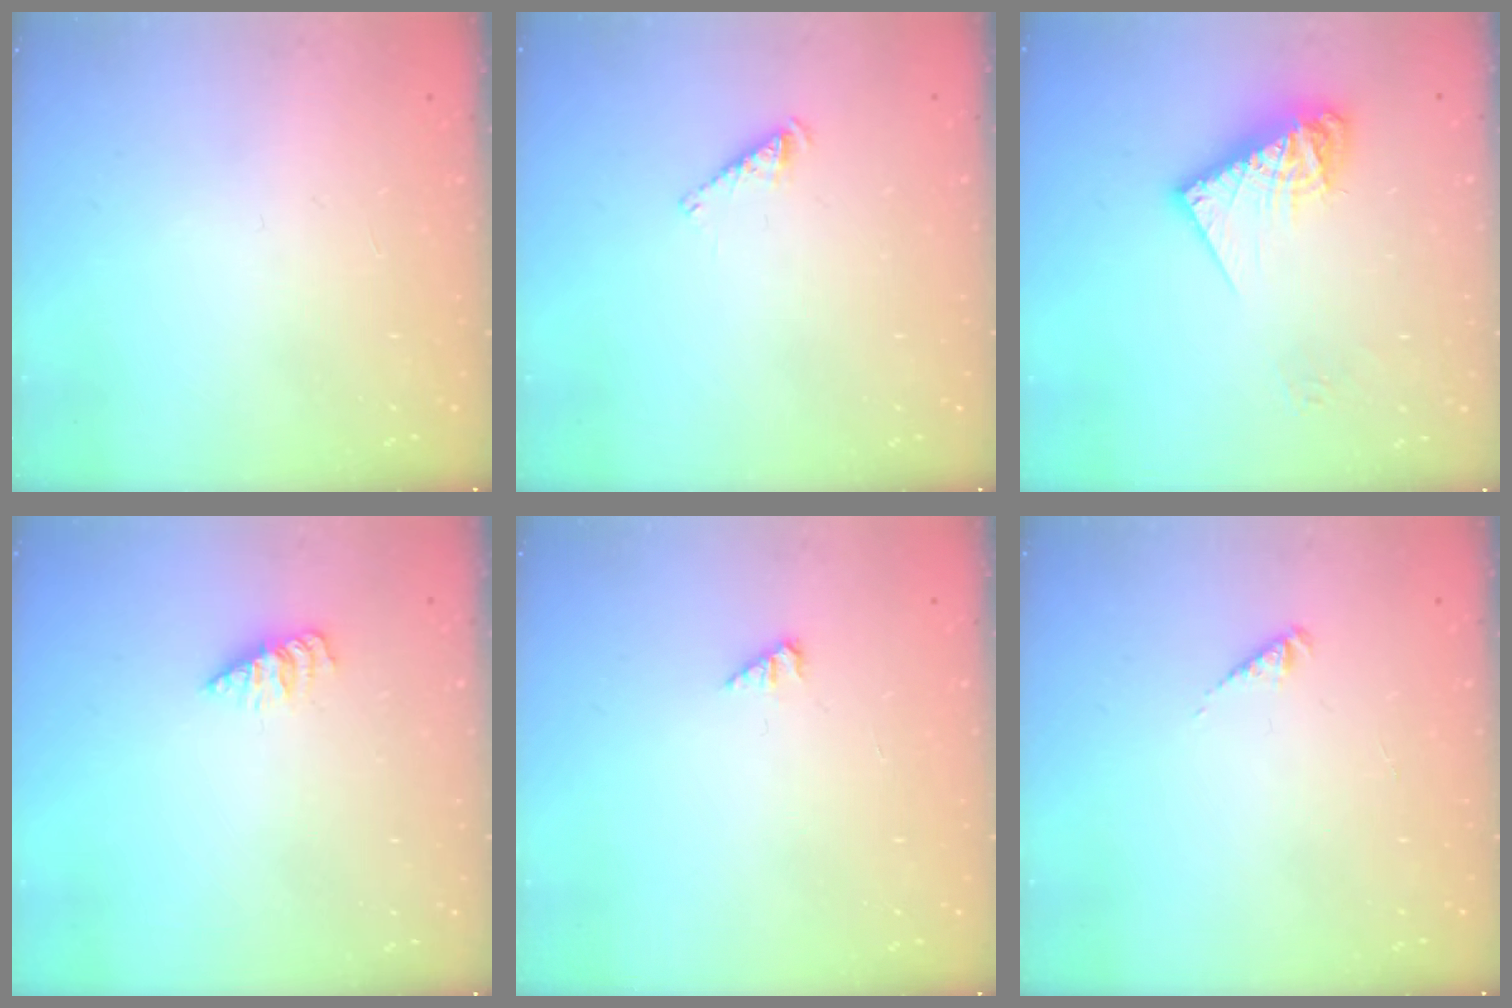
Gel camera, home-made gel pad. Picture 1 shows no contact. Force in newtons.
{"total": 2.5, "press": 2.5, "slide": 0.5}
{"total": 12.5, "press": 12.5, "slide": 1.4}
{"total": 1.9, "press": 1.8, "slide": 0.3}
{"total": 1.9, "press": 1.9, "slide": 0.3}
{"total": 2.5, "press": 2.5, "slide": 0.5}